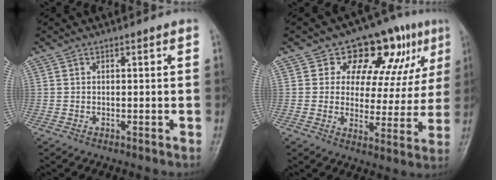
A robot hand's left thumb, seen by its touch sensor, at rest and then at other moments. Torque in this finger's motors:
{"motor_torque": [0.40, 0.47, 0.05, -0.16, 0.08]}